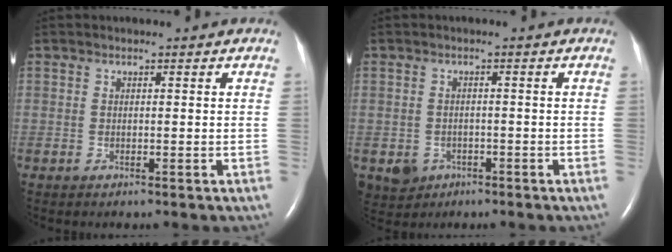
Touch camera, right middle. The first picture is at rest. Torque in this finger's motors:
{"motor_torque": [-0.06, 0.08, -0.02, -0.01]}